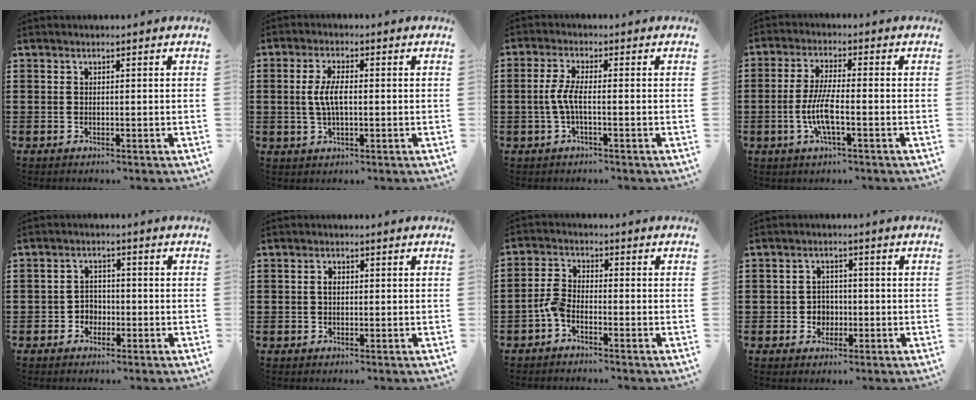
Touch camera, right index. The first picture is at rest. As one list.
[{"total": 4.8, "force": [0.0, 1.8, 4.5], "torque": [-0.099, 0.000, -0.007]}, {"total": 3.9, "force": [-0.8, 0.8, 3.8], "torque": [-0.098, -0.009, -0.026]}, {"total": 6.3, "force": [-1.7, 1.2, 6.0], "torque": [-0.137, -0.013, -0.040]}, {"total": 2.5, "force": [-1.2, 2.0, 0.6], "torque": [-0.021, 0.004, -0.029]}, {"total": 1.3, "force": [0.1, 0.8, 1.0], "torque": [-0.022, 0.005, 0.000]}, {"total": 3.5, "force": [-2.2, 1.5, 2.2], "torque": [-0.069, -0.001, -0.049]}, {"total": 2.8, "force": [-0.8, 2.6, 0.8], "torque": [-0.026, 0.005, -0.020]}]